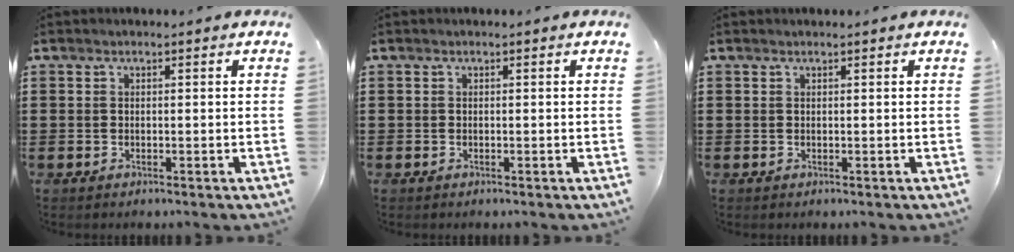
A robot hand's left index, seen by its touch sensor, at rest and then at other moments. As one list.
[{"total": 0.0}, {"total": 0.0}]